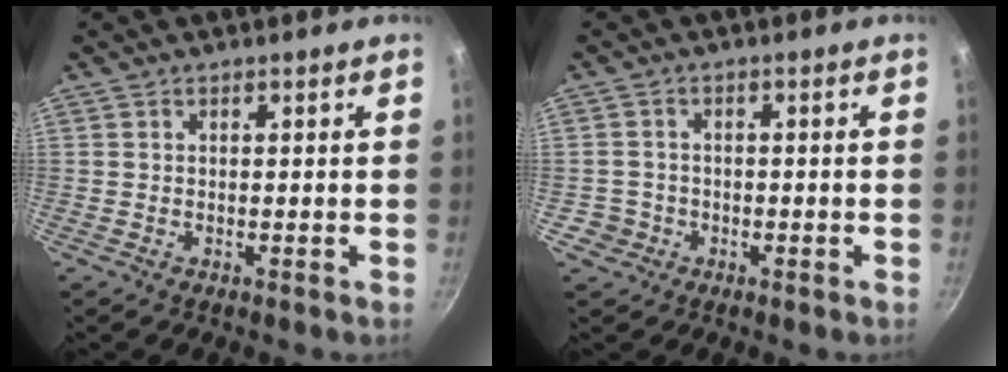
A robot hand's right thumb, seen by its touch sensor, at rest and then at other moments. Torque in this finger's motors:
{"motor_torque": [0.19, -0.01, 0.30, -0.17, -0.03]}